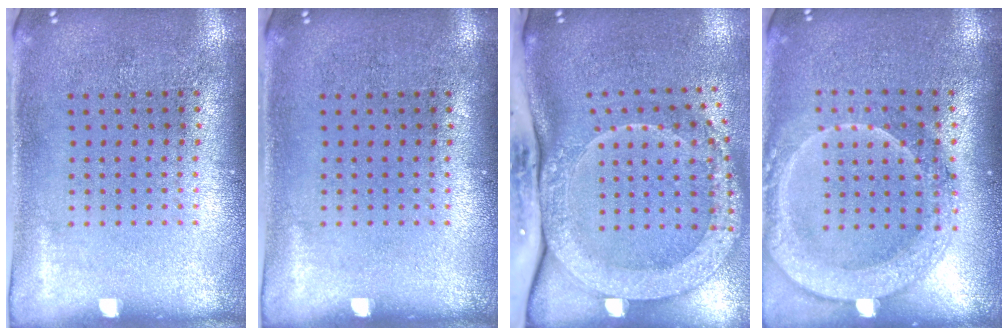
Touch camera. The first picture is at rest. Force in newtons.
{"total": 0.0}
{"total": 3.3, "press": 2.3, "slide": 2.3}
{"total": 1.9, "press": 1.8, "slide": 0.6}